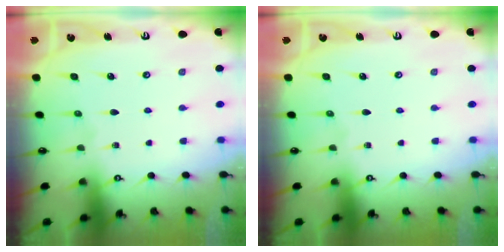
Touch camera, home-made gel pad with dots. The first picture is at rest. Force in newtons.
{"total": 0.0}